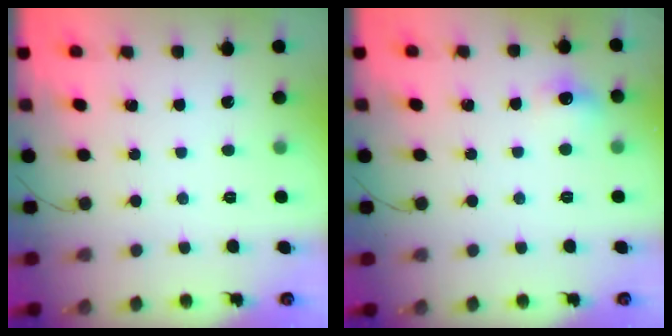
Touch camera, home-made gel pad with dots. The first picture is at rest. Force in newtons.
{"total": 7.1, "press": 7.0, "slide": 1.6}